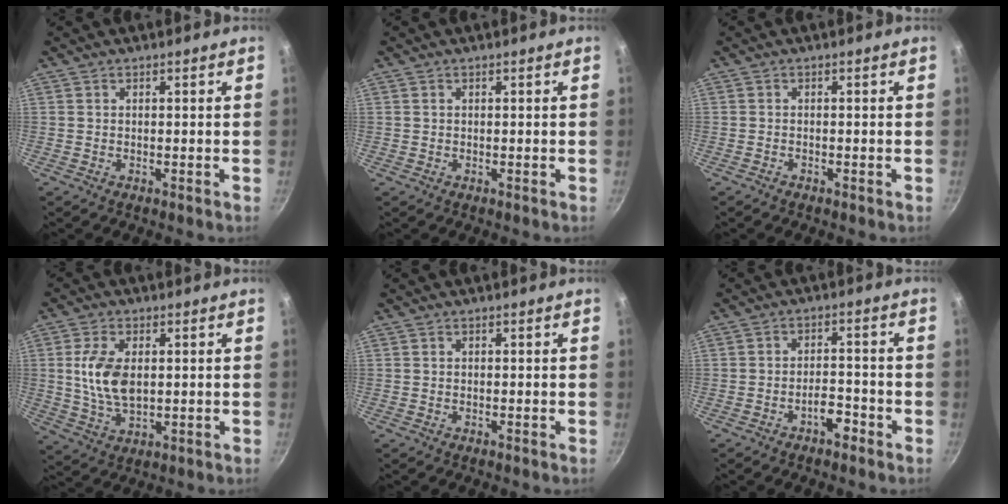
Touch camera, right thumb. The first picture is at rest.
{"total": 0.0}
{"total": 1.0, "force": [-1.0, 0.3, 0.3], "torque": [-0.020, 0.011, -0.022]}
{"total": 9.5, "force": [1.1, 5.4, 7.8], "torque": [-0.148, -0.008, 0.023]}
{"total": 0.0}
{"total": 4.1, "force": [-2.7, 1.8, 2.6], "torque": [-0.028, 0.028, -0.041]}